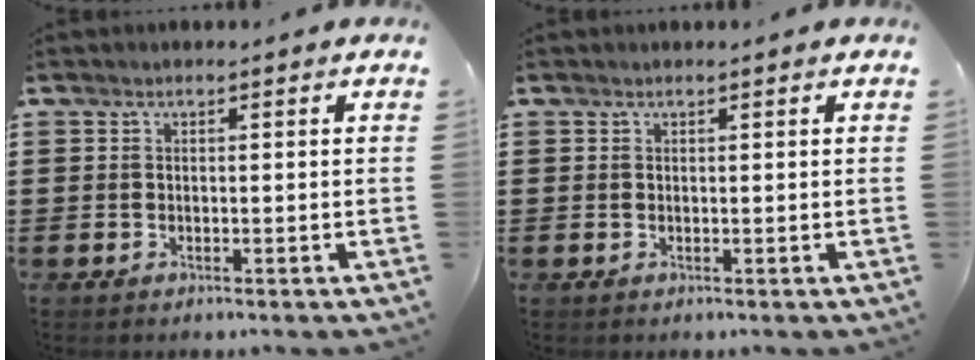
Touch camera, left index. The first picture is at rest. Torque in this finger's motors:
{"motor_torque": [0.10, -0.48, 0.06, 0.00]}